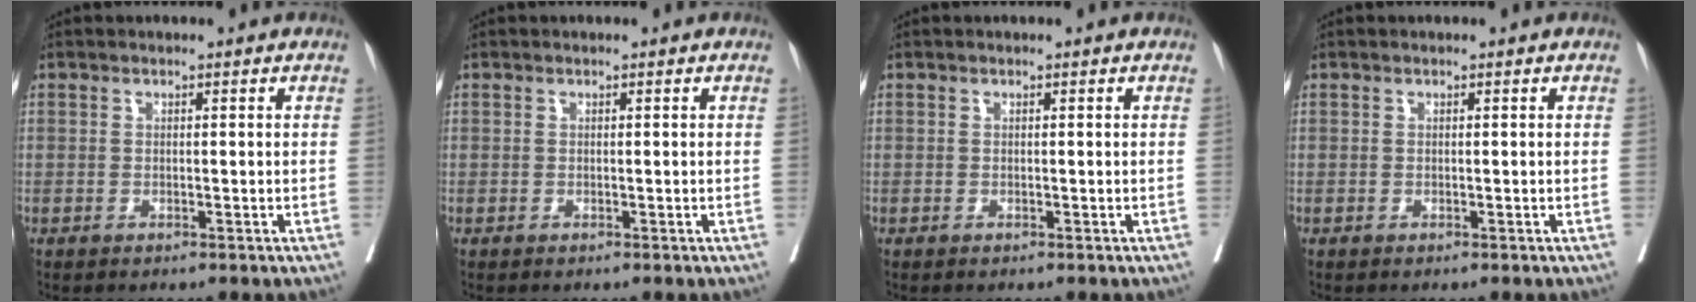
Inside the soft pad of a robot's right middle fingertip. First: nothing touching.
{"total": 0.0}
{"total": 0.0}
{"total": 0.0}